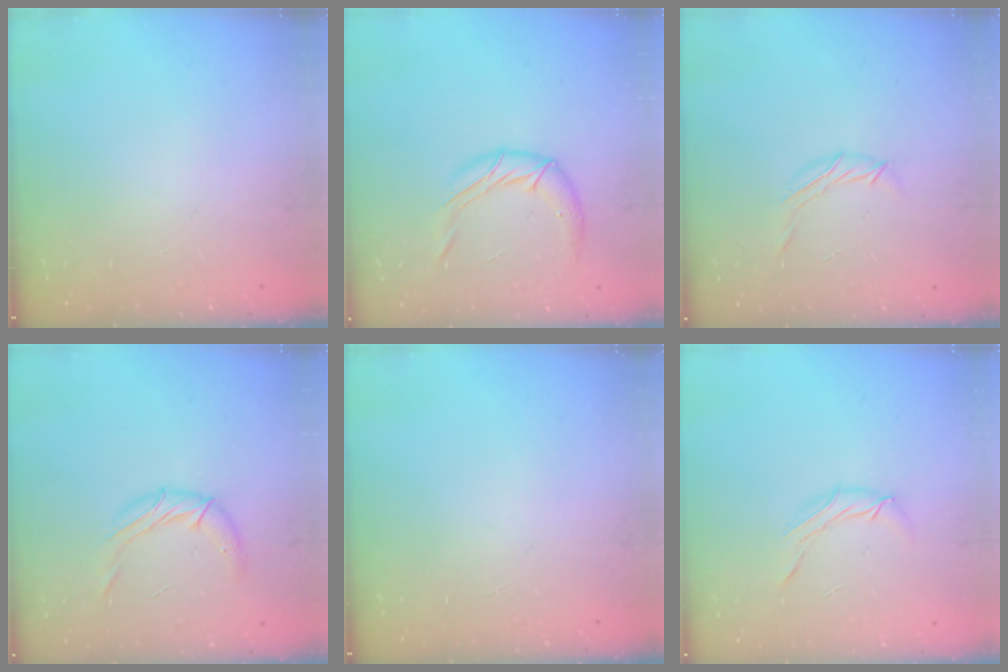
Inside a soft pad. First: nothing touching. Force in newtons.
{"total": 10.8, "press": 10.7, "slide": 1.3}
{"total": 5.5, "press": 5.4, "slide": 1.2}
{"total": 9.5, "press": 9.5, "slide": 0.7}
{"total": 0.0}
{"total": 6.6, "press": 6.6, "slide": 0.6}